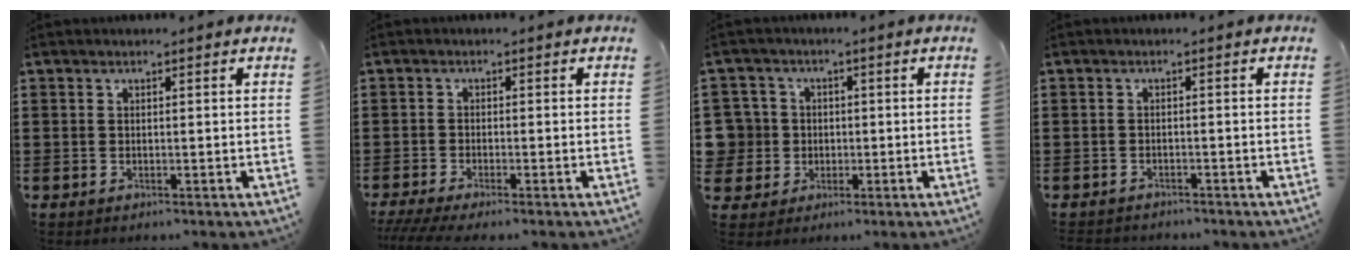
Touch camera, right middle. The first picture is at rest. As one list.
[{"total": 2.1, "force": [-1.7, 0.0, 1.1], "torque": [-0.026, -0.002, -0.037]}, {"total": 5.9, "force": [0.0, 5.9, 0.8], "torque": [-0.056, 0.011, -0.003]}, {"total": 1.3, "force": [-1.3, 0.2, -0.1], "torque": [-0.004, 0.001, -0.030]}]